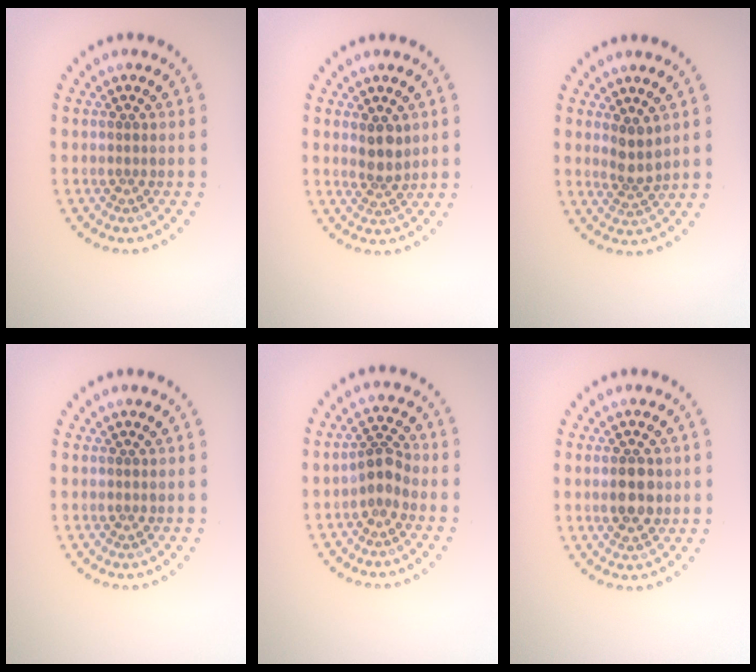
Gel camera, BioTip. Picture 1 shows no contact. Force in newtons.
{"total": 2.3, "press": 2.0, "slide": 1.0}
{"total": 2.1, "press": 1.7, "slide": 1.1}
{"total": 0.0}
{"total": 2.2, "press": 1.9, "slide": 1.2}
{"total": 2.9, "press": 2.9, "slide": 0.1}